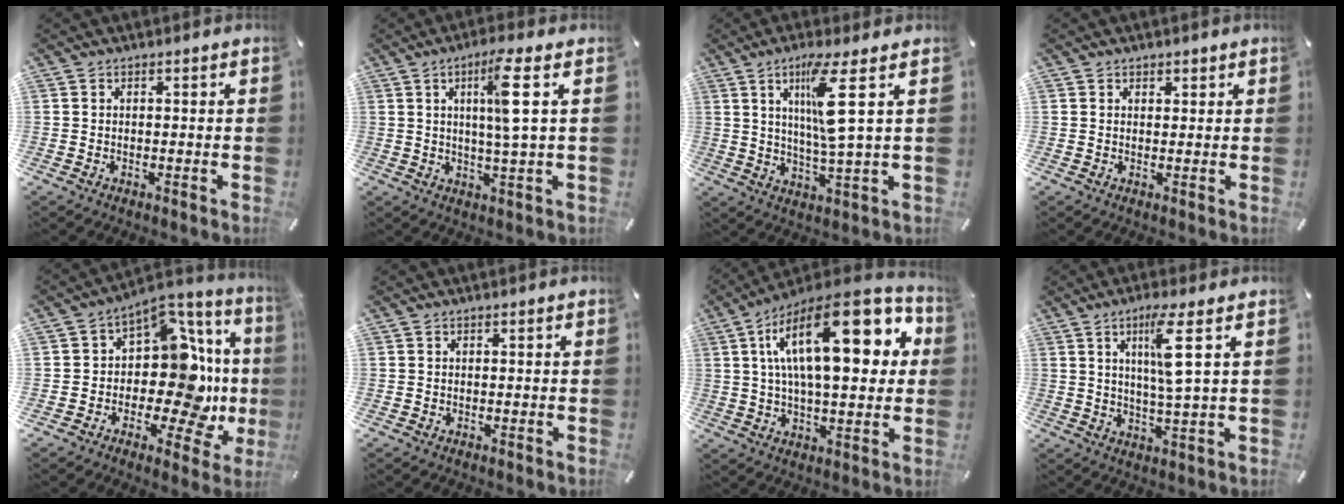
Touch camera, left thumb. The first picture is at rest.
{"total": 8.4, "force": [2.5, 0.1, 8.0], "torque": [-0.145, -0.005, 0.031]}
{"total": 11.4, "force": [4.2, 0.7, 10.5], "torque": [-0.201, -0.006, 0.061]}
{"total": 1.1, "force": [0.7, 0.9, -0.1], "torque": [0.010, -0.001, 0.012]}
{"total": 17.0, "force": [-1.4, 9.4, 14.1], "torque": [-0.208, -0.033, -0.029]}
{"total": 0.0}
{"total": 24.7, "force": [7.7, 10.4, 21.0], "torque": [-0.355, -0.028, 0.112]}
{"total": 8.8, "force": [3.2, 0.5, 8.2], "torque": [-0.151, -0.005, 0.046]}